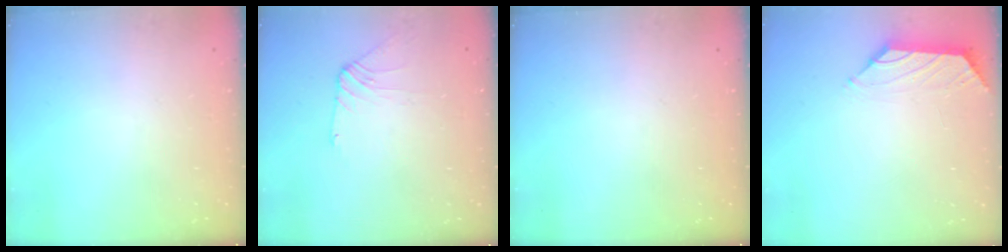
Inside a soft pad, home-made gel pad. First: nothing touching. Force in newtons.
{"total": 4.2, "press": 4.1, "slide": 0.8}
{"total": 0.0}
{"total": 0.0}